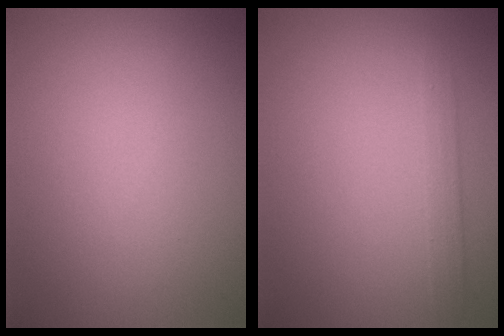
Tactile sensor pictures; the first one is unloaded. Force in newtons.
{"total": 1.6, "press": 1.6, "slide": 0.0}